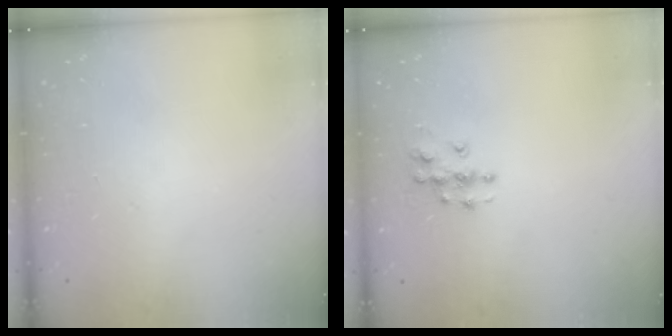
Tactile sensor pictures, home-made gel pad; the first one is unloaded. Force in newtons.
{"total": 6.6, "press": 6.6, "slide": 0.3}